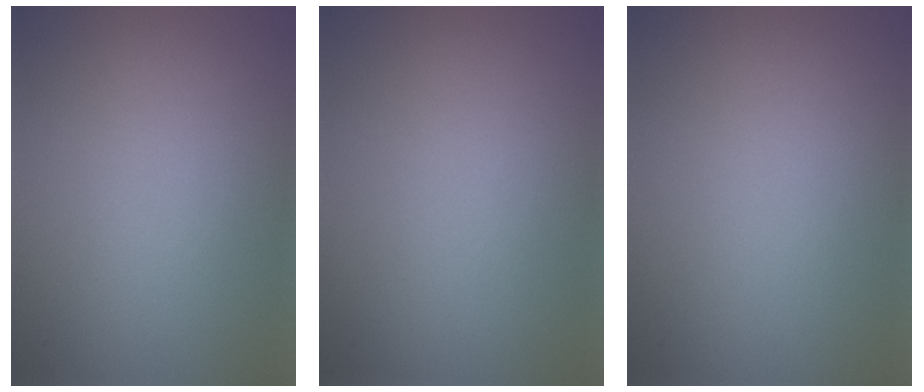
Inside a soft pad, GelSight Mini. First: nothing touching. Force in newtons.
{"total": 0.0}
{"total": 0.0}